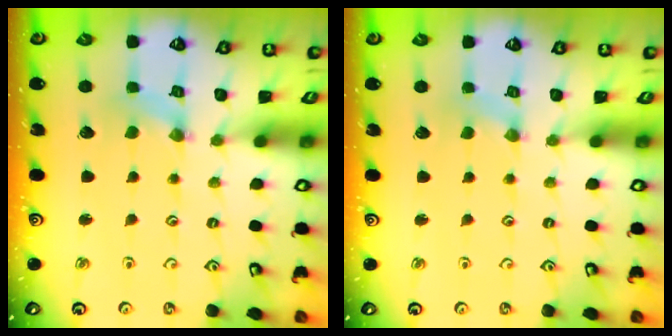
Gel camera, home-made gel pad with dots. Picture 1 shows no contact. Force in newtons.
{"total": 0.0}